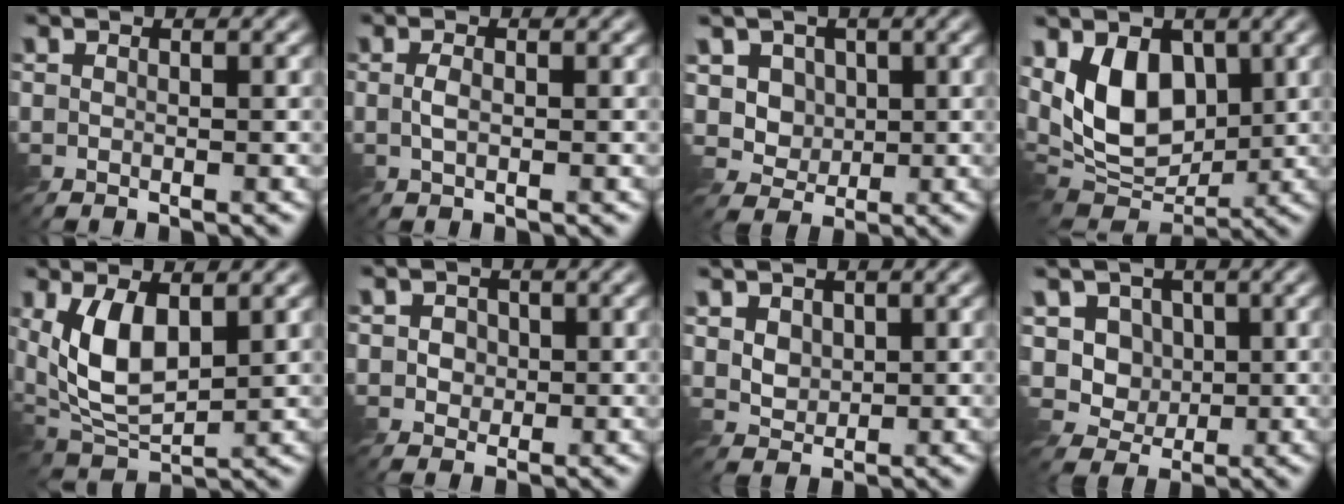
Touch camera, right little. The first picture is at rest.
{"total": 1.2, "force": [-0.3, 0.5, 1.1], "torque": [-0.027, 0.000, -0.008]}
{"total": 4.5, "force": [1.4, 3.8, 1.9], "torque": [-0.055, -0.005, 0.030]}
{"total": 8.0, "force": [1.8, 5.1, 5.8], "torque": [-0.107, -0.014, 0.022]}
{"total": 6.6, "force": [1.4, 3.2, 5.6], "torque": [-0.124, -0.008, 0.028]}
{"total": 2.4, "force": [0.4, 2.1, 1.1], "torque": [-0.021, 0.004, 0.005]}
{"total": 2.6, "force": [1.1, 1.9, 1.3], "torque": [-0.045, -0.001, 0.029]}
{"total": 5.6, "force": [1.5, 4.8, 2.5], "torque": [-0.061, -0.002, 0.024]}